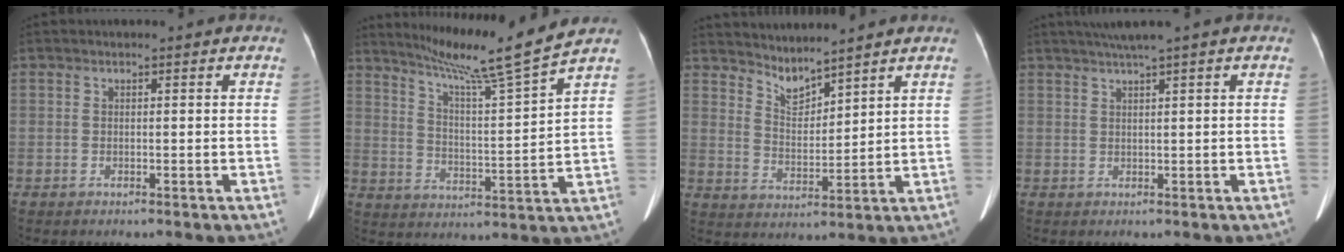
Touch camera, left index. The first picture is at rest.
{"total": 13.2, "force": [11.4, -3.0, 6.0], "torque": [-0.103, -0.032, 0.180]}
{"total": 4.7, "force": [4.7, 0.7, 0.5], "torque": [-0.017, -0.001, 0.098]}
{"total": 3.6, "force": [2.5, -0.8, 2.4], "torque": [-0.046, 0.012, 0.048]}